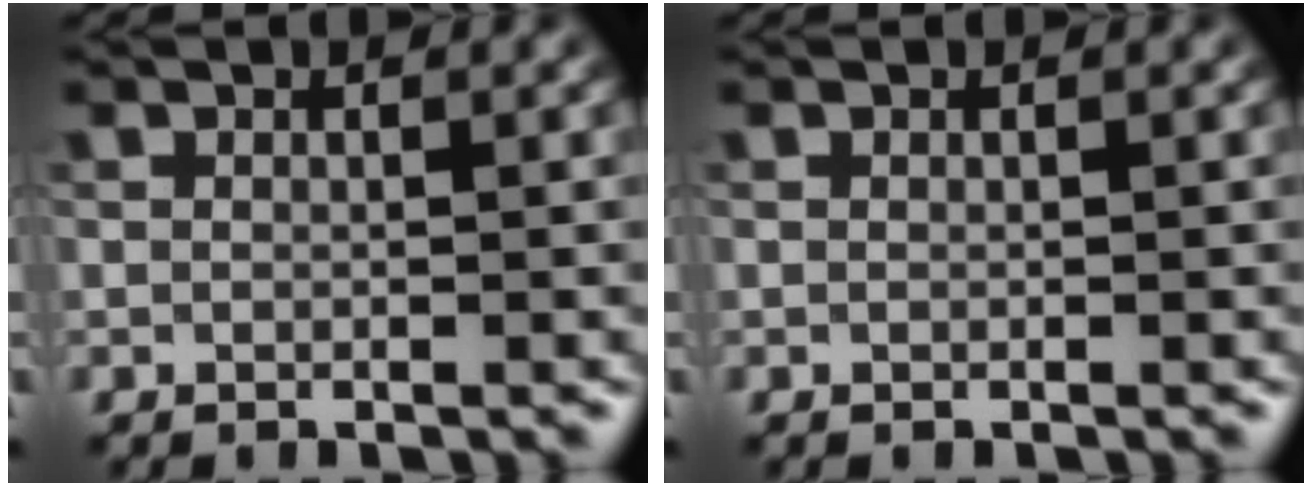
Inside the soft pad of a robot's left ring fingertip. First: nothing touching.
{"total": 0.0}